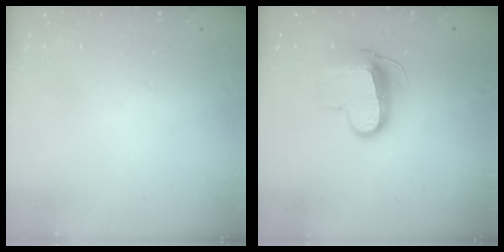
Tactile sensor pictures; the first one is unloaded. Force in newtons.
{"total": 11.3, "press": 11.3, "slide": 1.1}